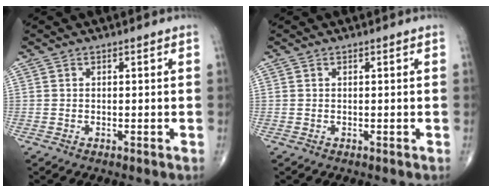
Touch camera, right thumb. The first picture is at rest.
{"total": 0.0}